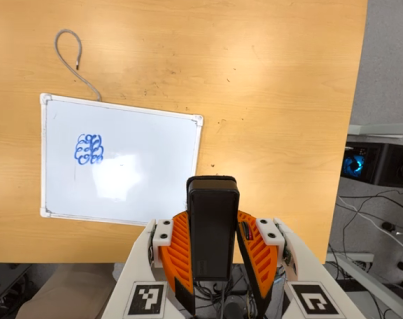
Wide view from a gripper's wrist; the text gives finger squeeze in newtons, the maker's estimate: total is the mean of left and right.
{"total": 6.4, "left": 5.0, "right": 7.8}